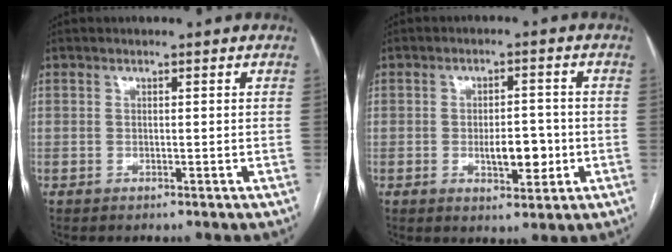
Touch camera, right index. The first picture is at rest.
{"total": 5.9, "force": [-1.3, 2.5, 5.2], "torque": [-0.080, -0.001, -0.013]}